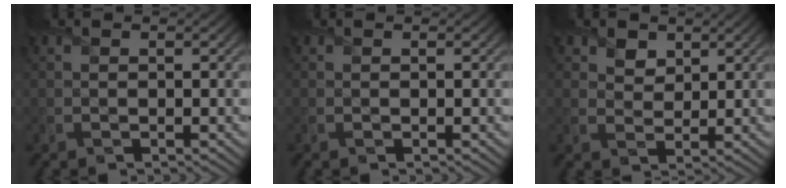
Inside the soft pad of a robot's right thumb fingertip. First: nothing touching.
{"total": 0.0}
{"total": 2.9, "force": [1.7, 2.0, 1.1], "torque": [-0.026, -0.007, 0.029]}